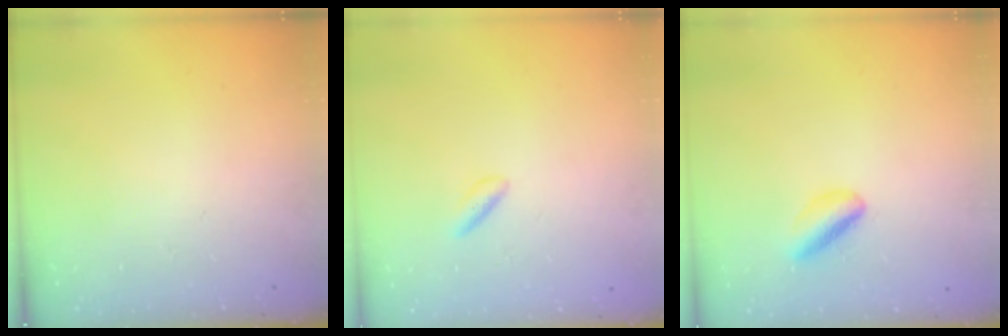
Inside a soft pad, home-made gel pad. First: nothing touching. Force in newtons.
{"total": 1.7, "press": 1.3, "slide": 1.1}
{"total": 5.1, "press": 4.9, "slide": 1.6}